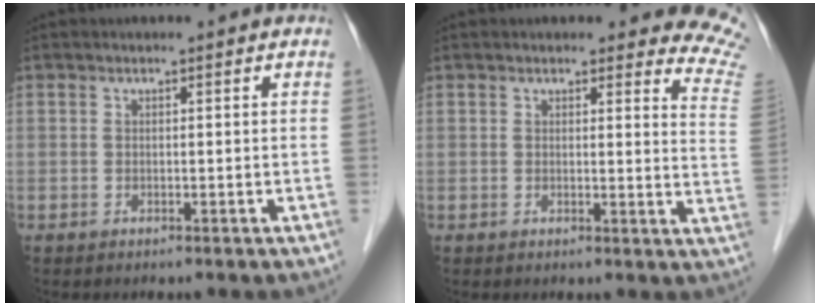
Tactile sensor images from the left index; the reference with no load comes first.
{"total": 10.1, "force": [9.8, 1.6, 1.5], "torque": [0.027, -0.070, 0.058]}